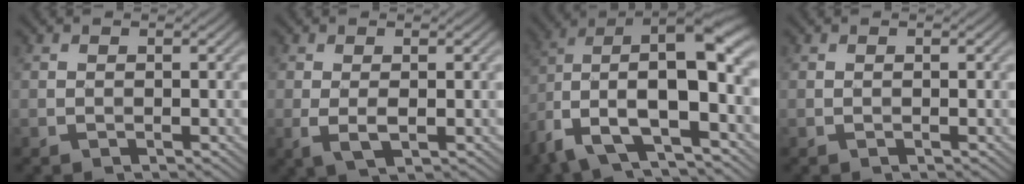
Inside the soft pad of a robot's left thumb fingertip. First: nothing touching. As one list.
[{"total": 2.6, "force": [-0.2, 0.8, 2.4], "torque": [-0.058, -0.004, -0.005]}, {"total": 16.3, "force": [-4.3, 7.6, 13.8], "torque": [-0.276, -0.011, -0.074]}, {"total": 0.0}]